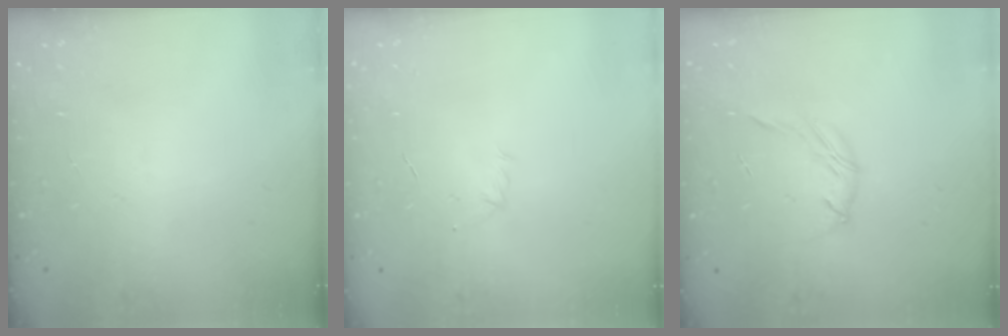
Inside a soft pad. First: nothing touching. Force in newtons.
{"total": 2.9, "press": 2.8, "slide": 0.7}
{"total": 4.4, "press": 4.3, "slide": 0.8}